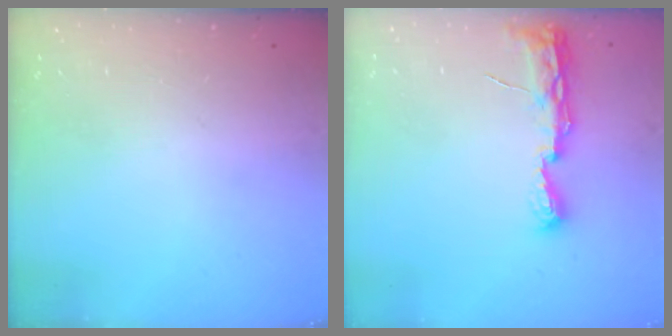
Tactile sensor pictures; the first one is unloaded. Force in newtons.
{"total": 8.2, "press": 8.2, "slide": 1.0}